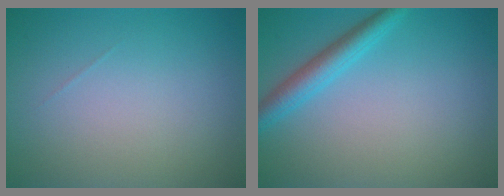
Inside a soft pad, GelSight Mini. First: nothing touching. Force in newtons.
{"total": 3.0, "press": 2.9, "slide": 0.2}